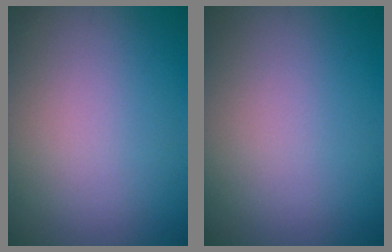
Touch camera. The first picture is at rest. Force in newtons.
{"total": 0.0}